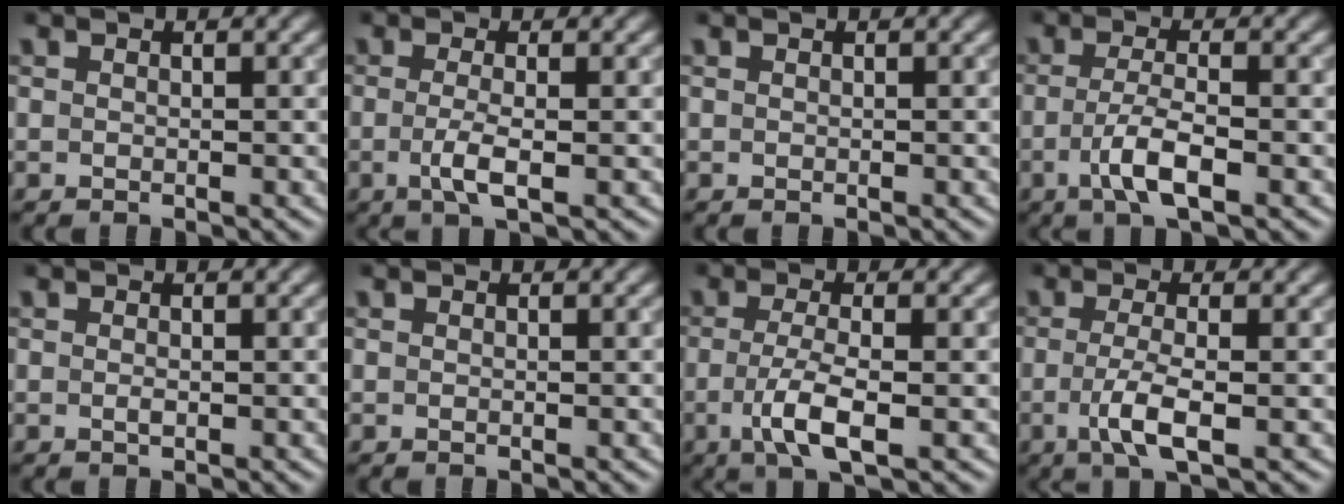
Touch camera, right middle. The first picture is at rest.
{"total": 2.7, "force": [-0.6, 0.7, 2.6], "torque": [-0.053, -0.005, -0.013]}
{"total": 0.0}
{"total": 3.8, "force": [-1.4, 0.9, 3.4], "torque": [-0.068, 0.002, -0.029]}
{"total": 0.5, "force": [-0.1, 0.1, 0.5], "torque": [-0.013, -0.001, -0.001]}
{"total": 0.0}
{"total": 4.1, "force": [-1.1, 1.1, 3.8], "torque": [-0.079, -0.005, -0.022]}
{"total": 3.7, "force": [-0.9, 0.9, 3.5], "torque": [-0.072, -0.006, -0.019]}